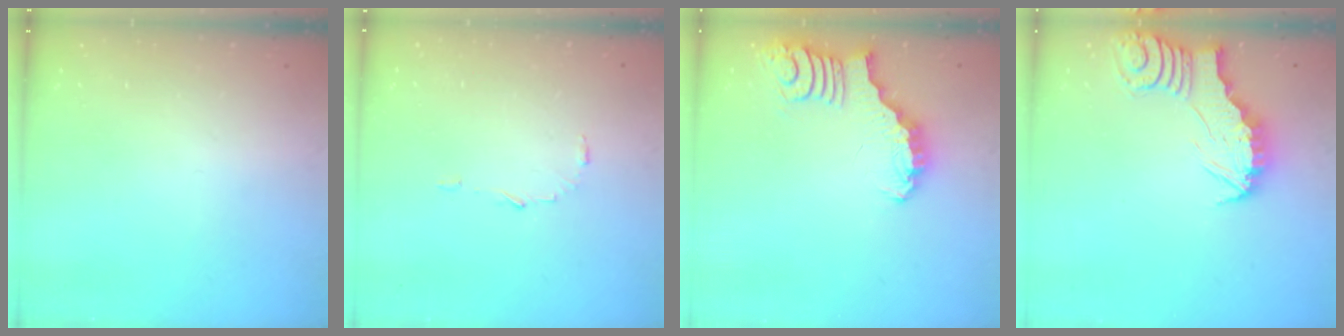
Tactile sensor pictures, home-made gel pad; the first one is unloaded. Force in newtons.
{"total": 4.4, "press": 4.3, "slide": 0.4}
{"total": 3.4, "press": 3.4, "slide": 0.5}
{"total": 2.6, "press": 2.6, "slide": 0.2}